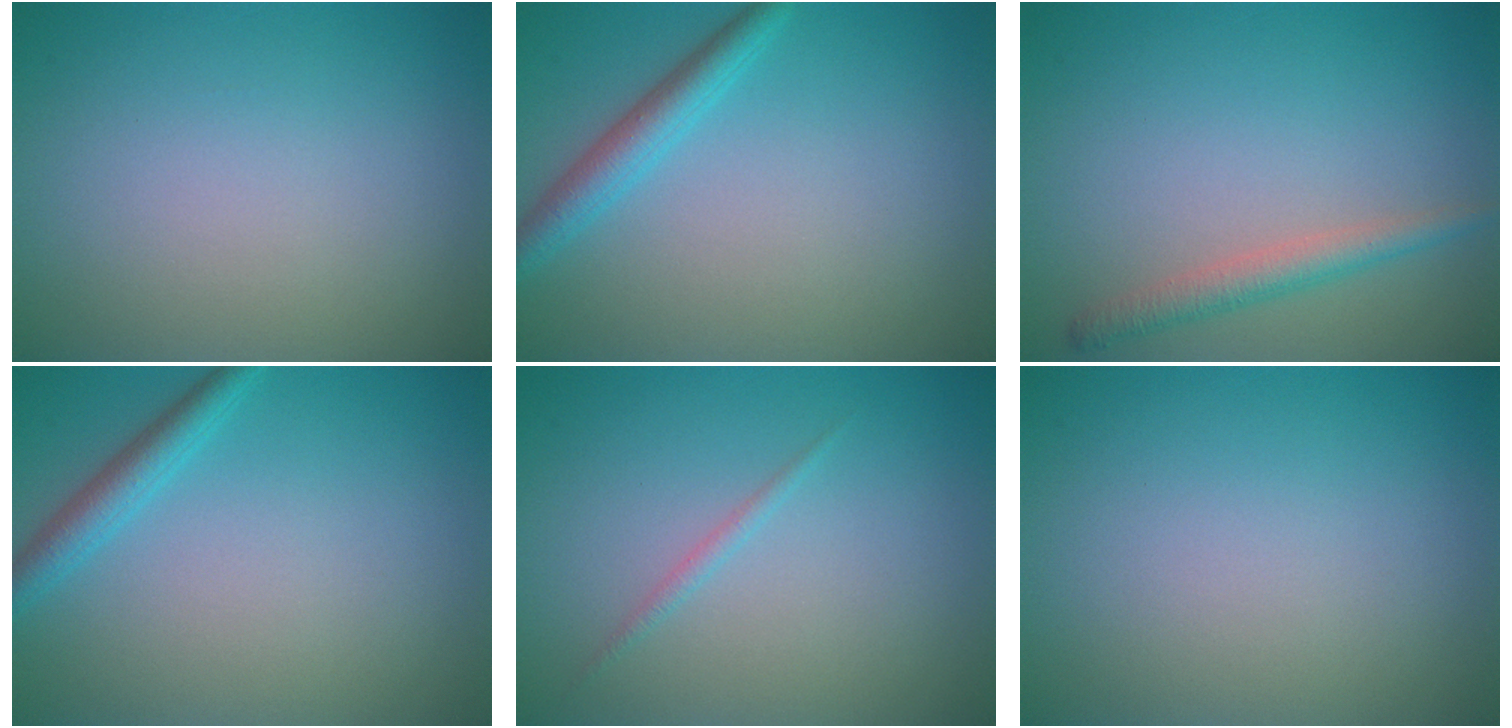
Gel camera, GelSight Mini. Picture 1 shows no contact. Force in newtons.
{"total": 2.7, "press": 2.7, "slide": 0.0}
{"total": 2.3, "press": 2.3, "slide": 0.1}
{"total": 2.4, "press": 2.4, "slide": 0.1}
{"total": 0.7, "press": 0.7, "slide": 0.1}
{"total": 0.0}